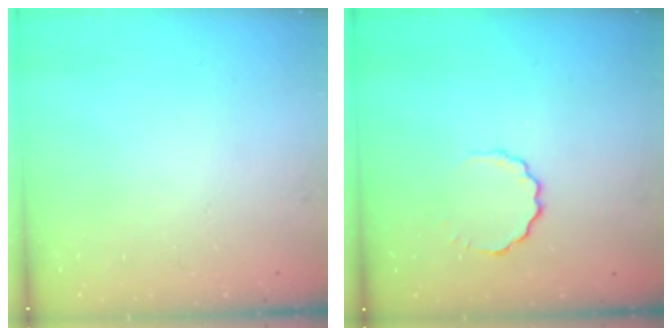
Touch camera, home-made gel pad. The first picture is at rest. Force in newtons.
{"total": 3.6, "press": 3.4, "slide": 1.0}